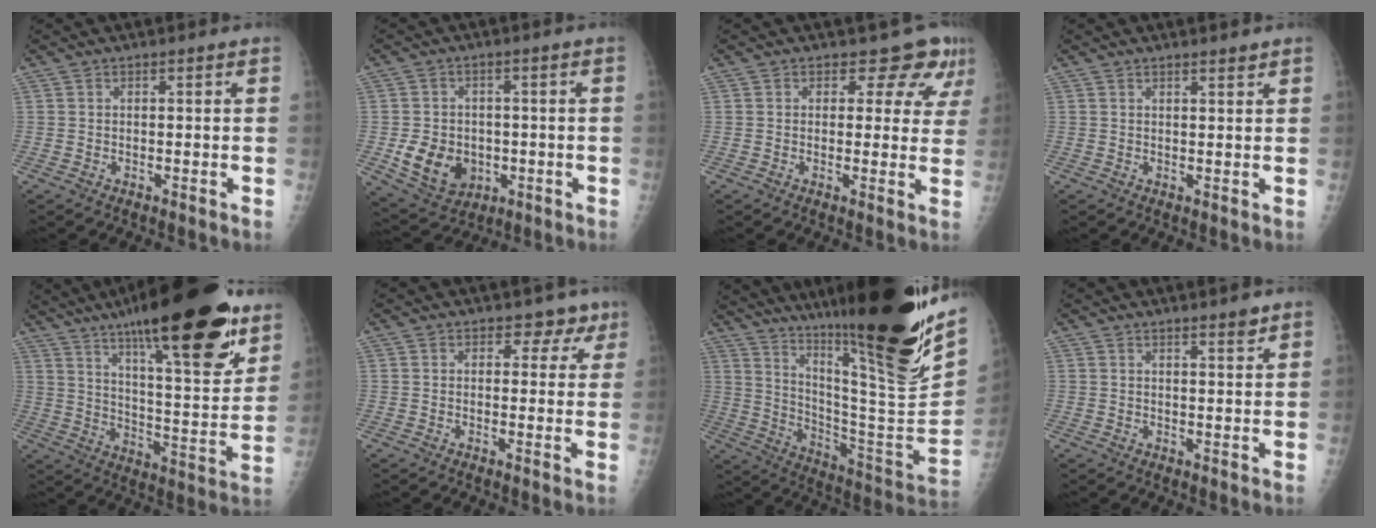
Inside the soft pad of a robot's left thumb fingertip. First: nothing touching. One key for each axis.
{"total": 10.1, "fx": -2.1, "fy": 8.1, "fz": 5.5, "tx": -0.069, "ty": 0.004, "tz": -0.019}
{"total": 6.3, "fx": 4.6, "fy": 3.7, "fz": 2.2, "tx": 0.007, "ty": -0.025, "tz": 0.040}
{"total": 1.3, "fx": 1.1, "fy": 0.1, "fz": 0.6, "tx": -0.005, "ty": -0.009, "tz": 0.018}
{"total": 28.9, "fx": 18.6, "fy": 7.3, "fz": 20.9, "tx": -0.290, "ty": -0.061, "tz": 0.290}
{"total": 3.9, "fx": 2.6, "fy": 2.8, "fz": 0.7, "tx": 0.020, "ty": -0.012, "tz": 0.021}
{"total": 33.4, "fx": 22.8, "fy": 3.9, "fz": 24.0, "tx": -0.349, "ty": -0.110, "tz": 0.353}
{"total": 2.3, "fx": 1.9, "fy": 0.3, "fz": 1.3, "tx": -0.015, "ty": -0.015, "tz": 0.029}